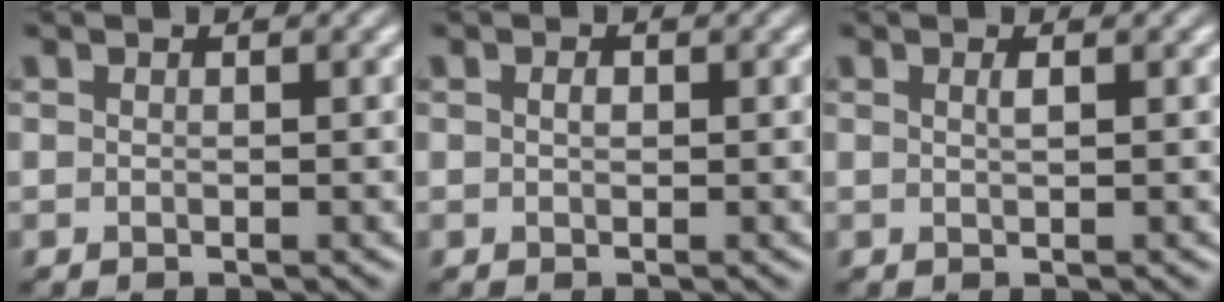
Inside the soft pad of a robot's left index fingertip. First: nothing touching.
{"total": 0.7, "force": [0.1, 0.4, 0.5], "torque": [-0.011, 0.001, 0.001]}
{"total": 0.8, "force": [0.3, 0.3, 0.7], "torque": [-0.009, 0.004, 0.003]}